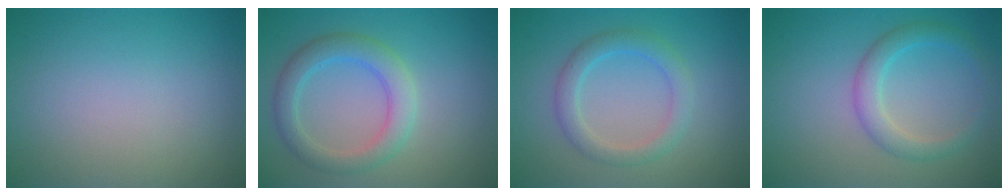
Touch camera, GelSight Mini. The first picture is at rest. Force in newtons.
{"total": 3.7, "press": 3.7, "slide": 0.3}
{"total": 2.9, "press": 2.9, "slide": 0.2}
{"total": 2.8, "press": 2.8, "slide": 0.0}